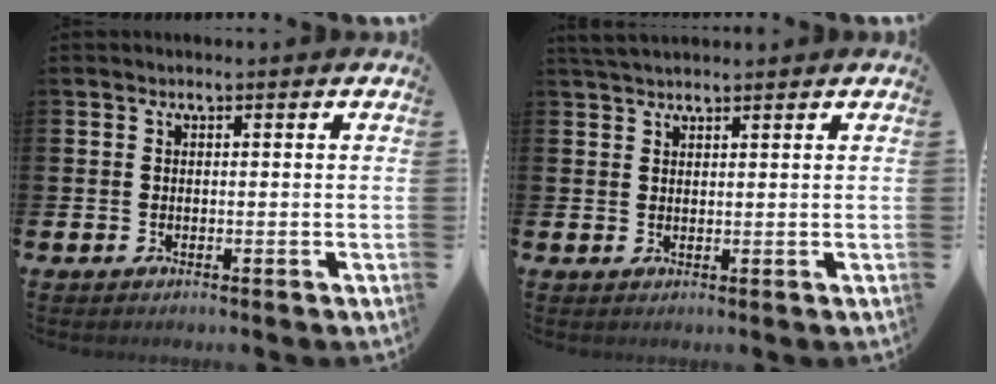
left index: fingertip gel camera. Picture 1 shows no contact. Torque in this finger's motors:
{"motor_torque": [-0.17, -0.17, 0.28, 0.12]}